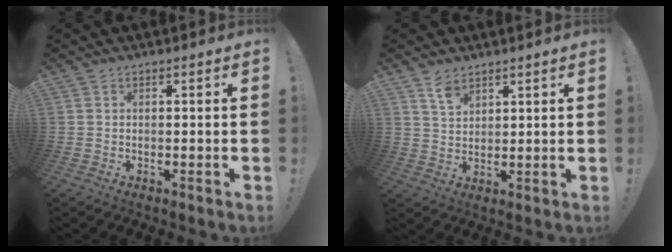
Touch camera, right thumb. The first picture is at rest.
{"total": 5.4, "force": [4.0, 3.0, 2.1], "torque": [-0.036, -0.023, 0.076]}